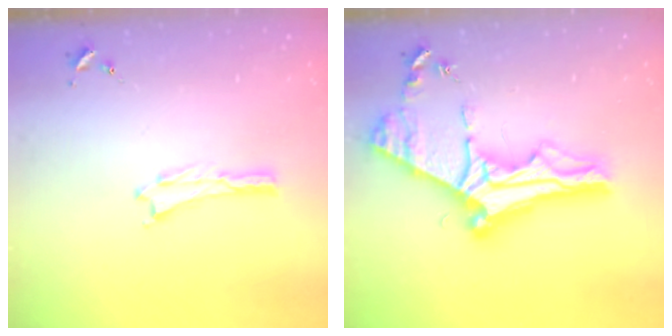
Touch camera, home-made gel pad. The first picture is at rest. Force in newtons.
{"total": 11.8, "press": 11.7, "slide": 1.4}